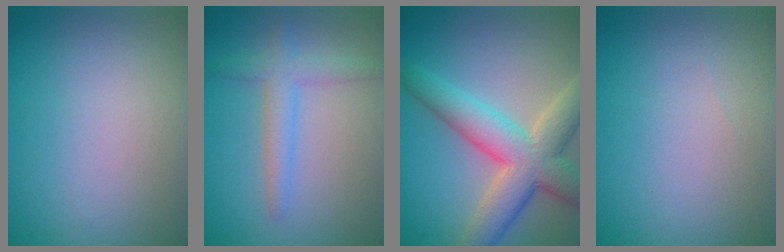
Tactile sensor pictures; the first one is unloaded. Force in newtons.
{"total": 2.8, "press": 2.8, "slide": 0.2}
{"total": 7.7, "press": 7.6, "slide": 0.6}
{"total": 0.0}